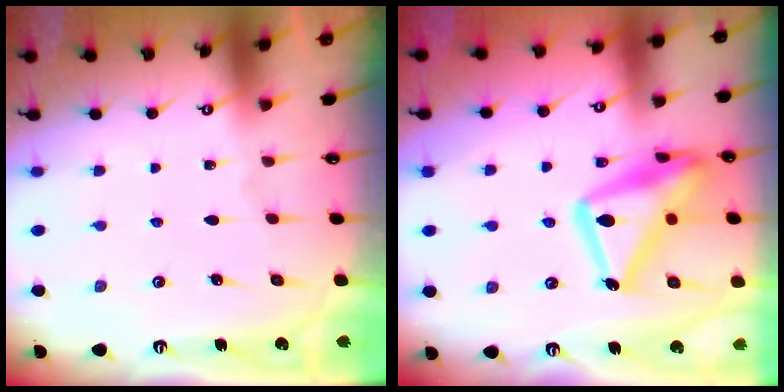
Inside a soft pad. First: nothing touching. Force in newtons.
{"total": 20.6, "press": 20.6, "slide": 1.4}